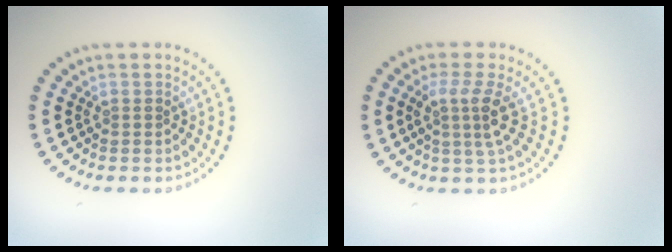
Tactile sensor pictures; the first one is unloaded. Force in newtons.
{"total": 2.9, "press": 2.1, "slide": 2.0}